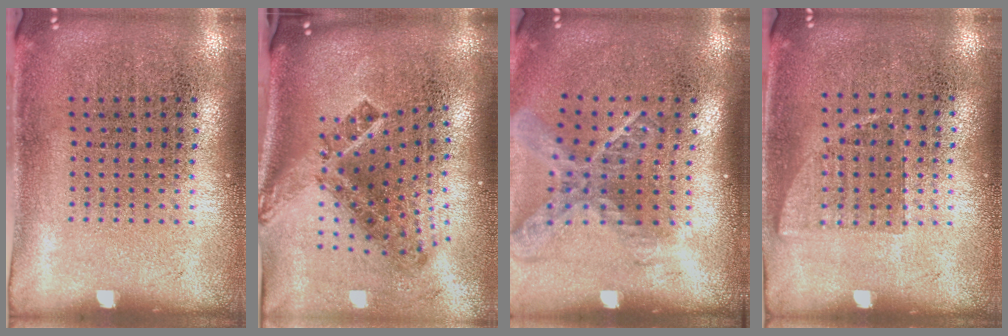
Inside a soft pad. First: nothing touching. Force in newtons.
{"total": 2.2, "press": 1.4, "slide": 1.7}
{"total": 1.8, "press": 1.3, "slide": 1.3}
{"total": 0.8, "press": 0.7, "slide": 0.3}